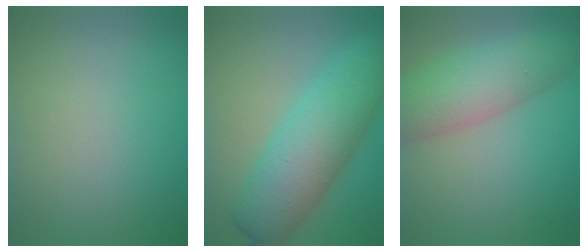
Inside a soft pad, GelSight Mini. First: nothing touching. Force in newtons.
{"total": 8.4, "press": 8.4, "slide": 0.2}
{"total": 6.9, "press": 6.9, "slide": 0.2}